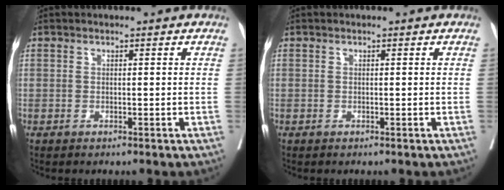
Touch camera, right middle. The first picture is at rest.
{"total": 0.0}